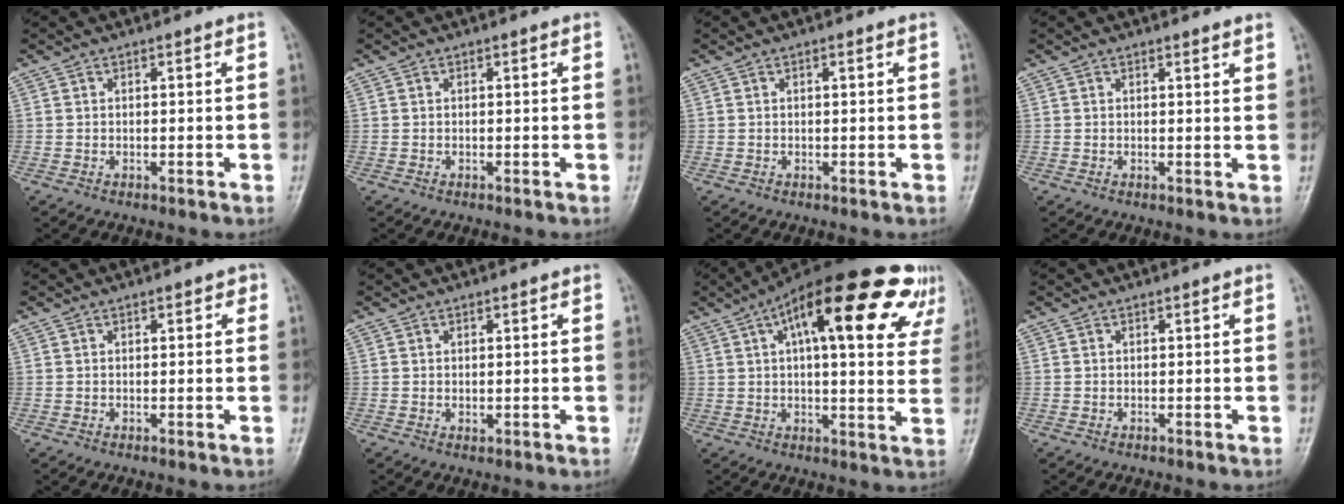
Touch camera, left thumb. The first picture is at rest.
{"total": 0.0}
{"total": 0.7, "force": [0.3, 0.2, 0.6], "torque": [-0.010, 0.000, 0.003]}
{"total": 2.0, "force": [1.7, 0.3, 0.9], "torque": [-0.009, -0.008, 0.020]}
{"total": 1.7, "force": [0.8, 1.0, 1.2], "torque": [-0.007, 0.001, 0.007]}
{"total": 1.2, "force": [0.4, 0.7, 0.9], "torque": [-0.013, -0.005, 0.010]}
{"total": 26.5, "force": [12.6, 9.3, 21.3], "torque": [-0.284, 0.013, 0.170]}
{"total": 0.0}